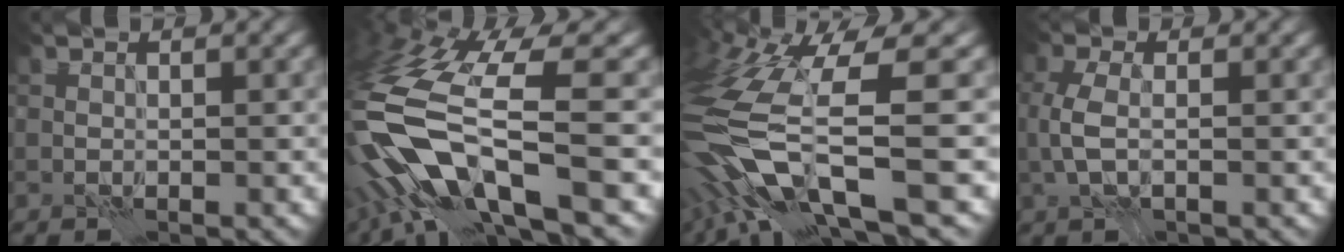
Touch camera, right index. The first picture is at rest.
{"total": 13.4, "force": [-5.1, 4.2, 11.7], "torque": [-0.248, -0.010, -0.086]}
{"total": 12.4, "force": [-5.0, 3.5, 10.8], "torque": [-0.230, -0.015, -0.085]}
{"total": 3.5, "force": [-0.7, 2.0, 2.7], "torque": [-0.069, -0.001, -0.014]}